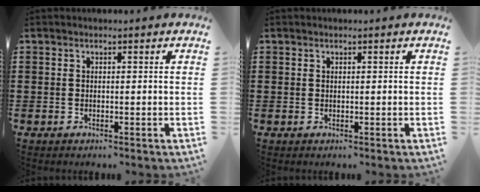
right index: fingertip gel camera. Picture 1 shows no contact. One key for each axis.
{"total": 0.0}